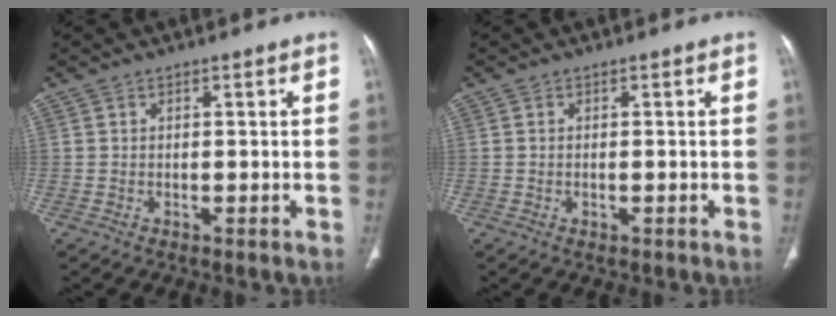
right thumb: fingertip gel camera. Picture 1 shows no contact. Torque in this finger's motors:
{"motor_torque": [-0.39, 0.07, 0.07, 0.45, -0.02]}